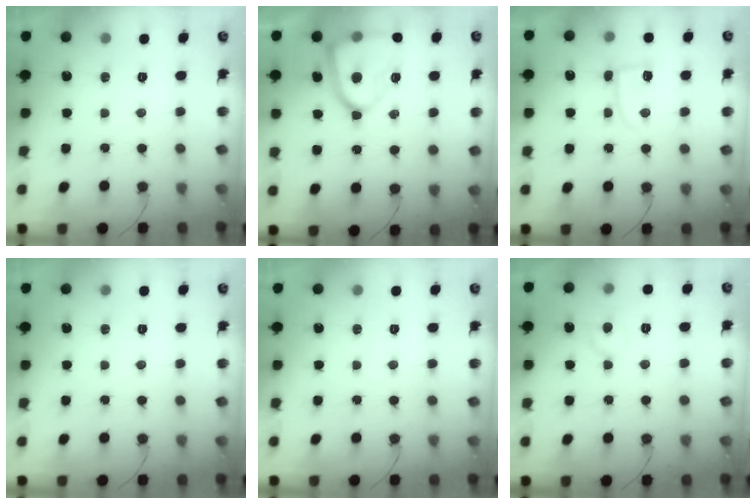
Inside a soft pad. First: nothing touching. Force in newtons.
{"total": 14.8, "press": 14.7, "slide": 1.5}
{"total": 4.6, "press": 4.5, "slide": 0.6}
{"total": 0.0}
{"total": 0.0}
{"total": 4.8, "press": 4.8, "slide": 0.2}